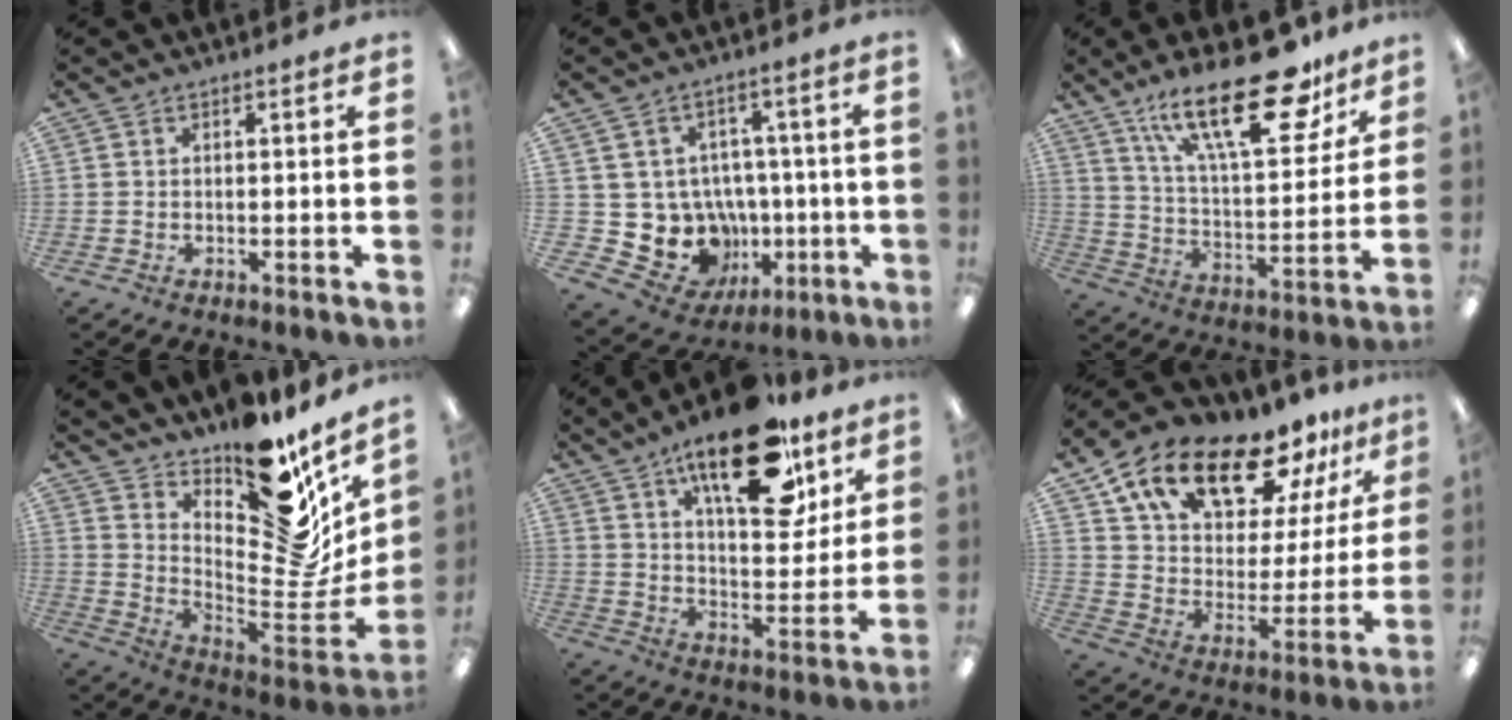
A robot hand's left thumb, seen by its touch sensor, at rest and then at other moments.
{"total": 12.7, "force": [-2.8, 11.6, 4.3], "torque": [-0.106, 0.001, -0.010]}
{"total": 27.0, "force": [16.9, 10.3, 18.4], "torque": [-0.283, -0.094, 0.281]}
{"total": 18.4, "force": [11.1, 8.5, 11.9], "torque": [-0.127, -0.108, 0.183]}
{"total": 23.5, "force": [14.6, 9.9, 15.5], "torque": [-0.220, -0.073, 0.236]}
{"total": 20.2, "force": [15.7, 7.9, 9.9], "torque": [-0.183, -0.103, 0.275]}